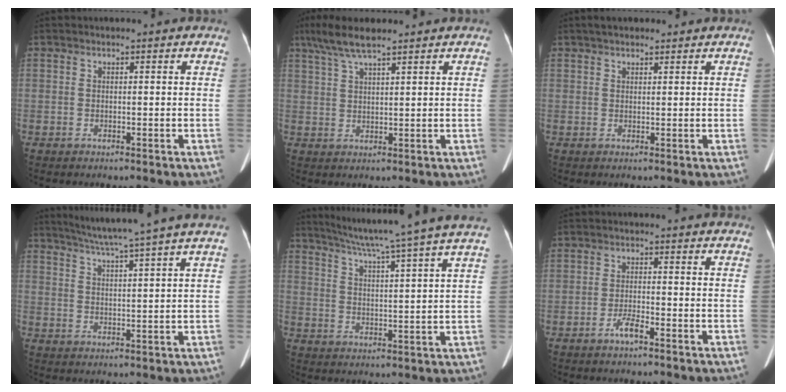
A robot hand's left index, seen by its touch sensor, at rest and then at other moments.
{"total": 6.5, "force": [4.9, 0.6, 4.2], "torque": [-0.088, 0.022, 0.091]}
{"total": 3.5, "force": [2.8, 1.3, 1.7], "torque": [-0.027, 0.026, 0.043]}
{"total": 10.6, "force": [8.8, -2.3, 5.5], "torque": [-0.091, 0.001, 0.127]}
{"total": 17.0, "force": [14.3, -2.4, 8.9], "torque": [-0.149, -0.017, 0.192]}
{"total": 2.6, "force": [-1.9, 0.2, 1.7], "torque": [-0.036, -0.004, -0.038]}